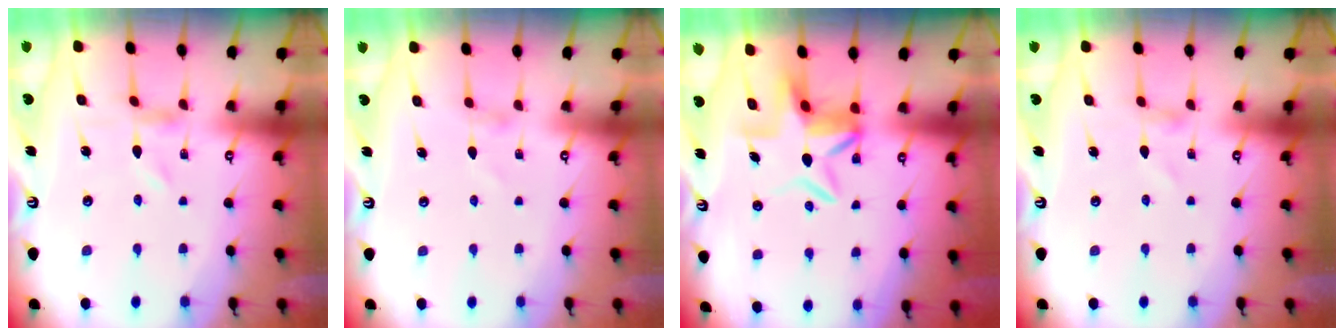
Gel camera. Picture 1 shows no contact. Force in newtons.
{"total": 0.6, "press": 0.6, "slide": 0.1}
{"total": 7.6, "press": 7.2, "slide": 2.3}
{"total": 0.7, "press": 0.6, "slide": 0.1}